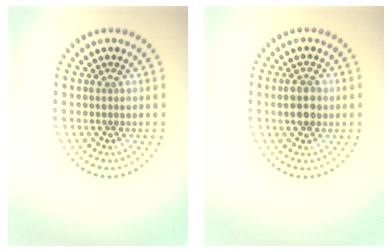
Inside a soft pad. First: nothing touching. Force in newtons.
{"total": 2.9, "press": 2.9, "slide": 0.1}